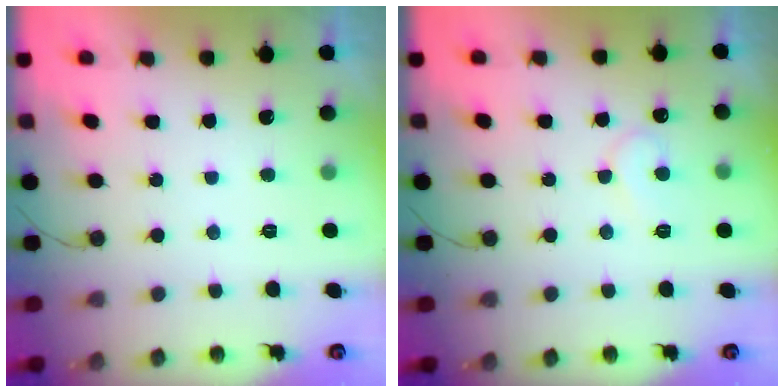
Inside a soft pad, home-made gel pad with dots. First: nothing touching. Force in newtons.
{"total": 7.1, "press": 7.1, "slide": 0.5}